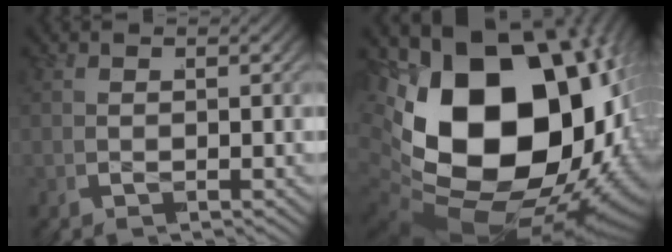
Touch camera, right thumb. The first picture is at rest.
{"total": 30.2, "force": [-2.3, 20.1, 22.5], "torque": [-0.406, -0.071, -0.008]}